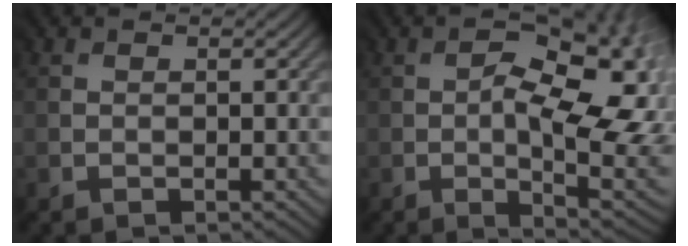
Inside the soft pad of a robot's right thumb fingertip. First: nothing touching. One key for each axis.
{"total": 14.4, "fx": -2.7, "fy": 7.2, "fz": 12.2, "tx": -0.135, "ty": -0.003, "tz": -0.026}